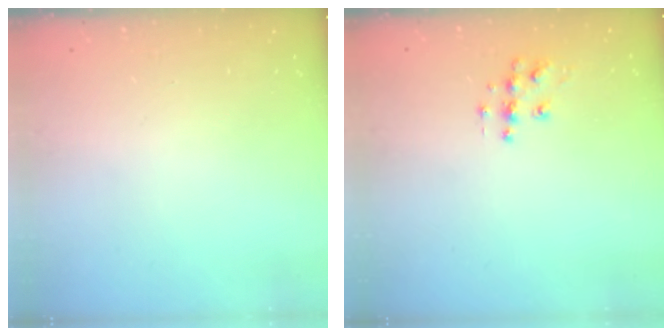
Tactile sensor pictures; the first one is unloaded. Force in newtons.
{"total": 7.3, "press": 7.3, "slide": 0.2}